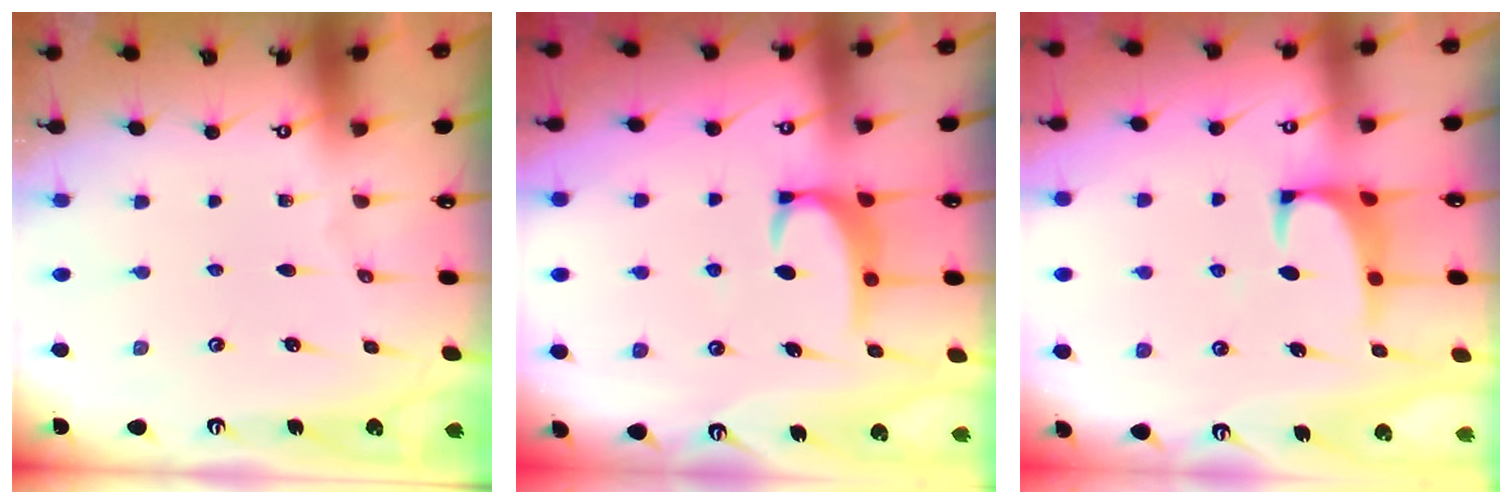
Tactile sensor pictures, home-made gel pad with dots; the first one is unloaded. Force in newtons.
{"total": 3.4, "press": 3.4, "slide": 0.5}
{"total": 0.9, "press": 0.6, "slide": 0.6}